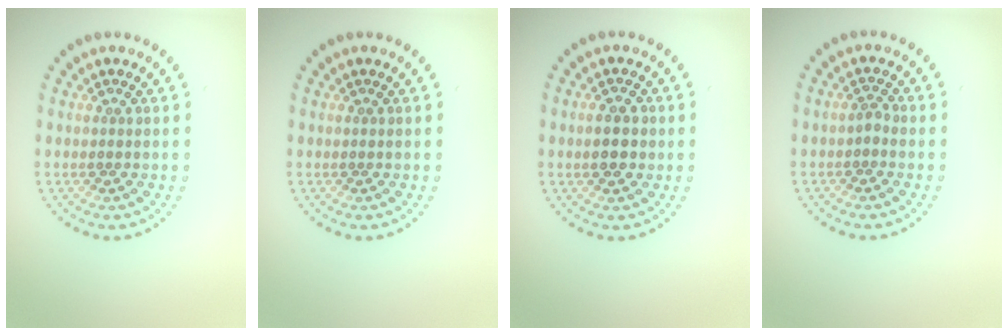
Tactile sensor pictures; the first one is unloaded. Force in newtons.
{"total": 0.0}
{"total": 2.2, "press": 2.2, "slide": 0.0}
{"total": 0.9, "press": 0.6, "slide": 0.7}